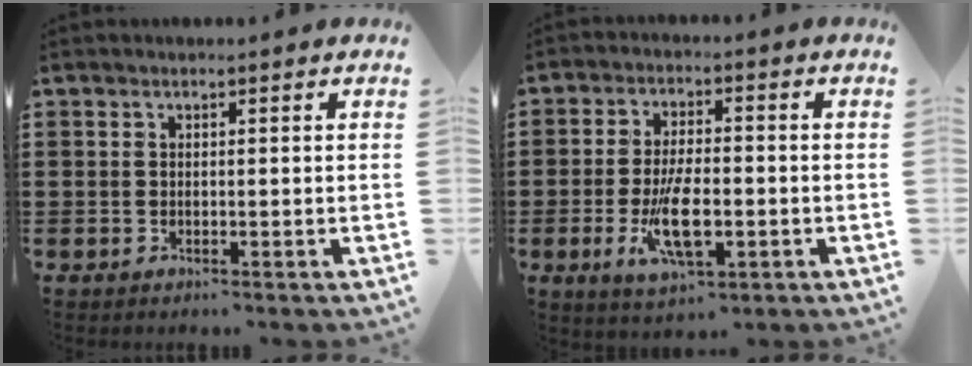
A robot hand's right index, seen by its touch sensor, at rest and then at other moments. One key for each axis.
{"total": 8.7, "fx": -2.4, "fy": 3.4, "fz": 7.7, "tx": -0.163, "ty": -0.013, "tz": -0.044}